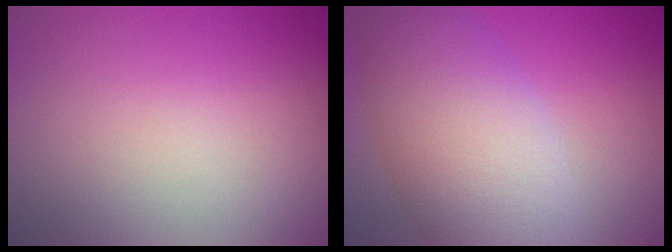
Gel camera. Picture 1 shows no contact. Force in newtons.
{"total": 8.9, "press": 8.9, "slide": 0.3}